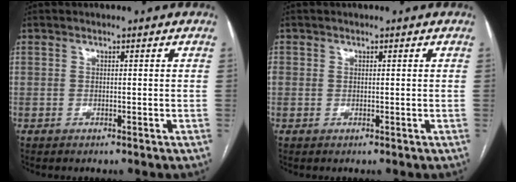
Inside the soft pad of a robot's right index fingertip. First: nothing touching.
{"total": 0.6, "force": [0.1, 0.6, 0.2], "torque": [0.002, 0.007, 0.002]}